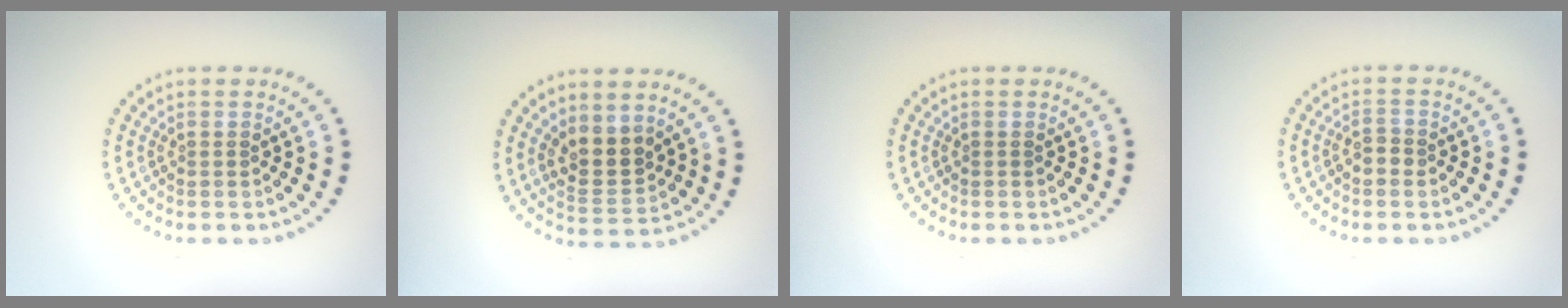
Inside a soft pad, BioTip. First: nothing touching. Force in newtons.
{"total": 3.3, "press": 3.0, "slide": 1.5}
{"total": 0.0}
{"total": 1.3, "press": 1.3, "slide": 0.3}